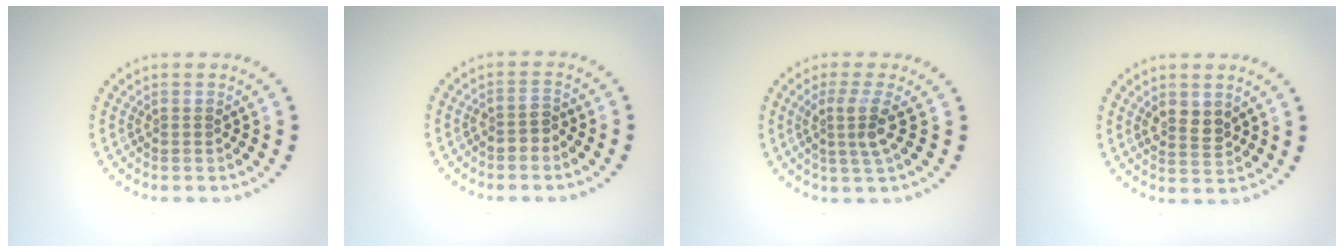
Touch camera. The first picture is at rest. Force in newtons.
{"total": 1.4, "press": 1.2, "slide": 0.7}
{"total": 2.7, "press": 1.9, "slide": 1.9}
{"total": 2.1, "press": 2.0, "slide": 0.4}